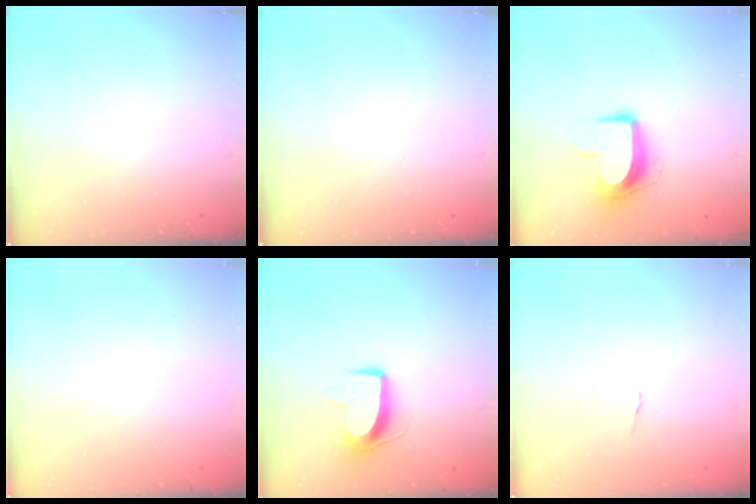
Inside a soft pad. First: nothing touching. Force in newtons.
{"total": 0.0}
{"total": 10.6, "press": 10.5, "slide": 1.0}
{"total": 0.0}
{"total": 9.6, "press": 9.6, "slide": 0.2}
{"total": 2.6, "press": 2.6, "slide": 0.2}